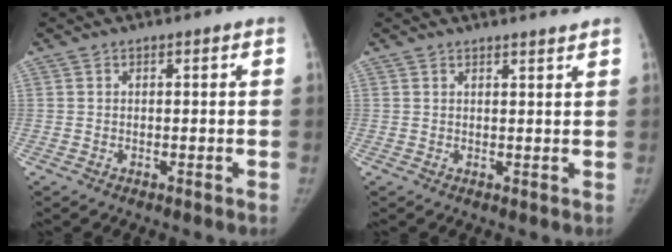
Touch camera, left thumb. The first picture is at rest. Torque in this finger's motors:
{"motor_torque": [0.91, -0.74, 0.00, 0.41, 0.01]}